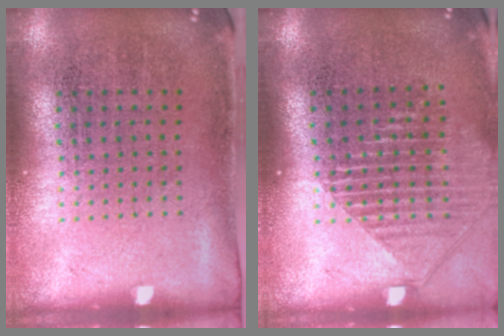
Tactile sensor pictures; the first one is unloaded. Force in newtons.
{"total": 1.6, "press": 1.4, "slide": 0.7}